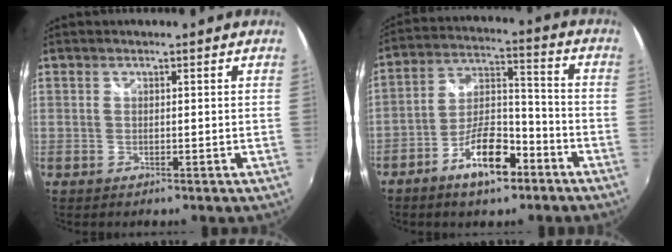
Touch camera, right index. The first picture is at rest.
{"total": 11.6, "force": [-6.8, 4.6, 8.2], "torque": [-0.148, 0.025, -0.109]}